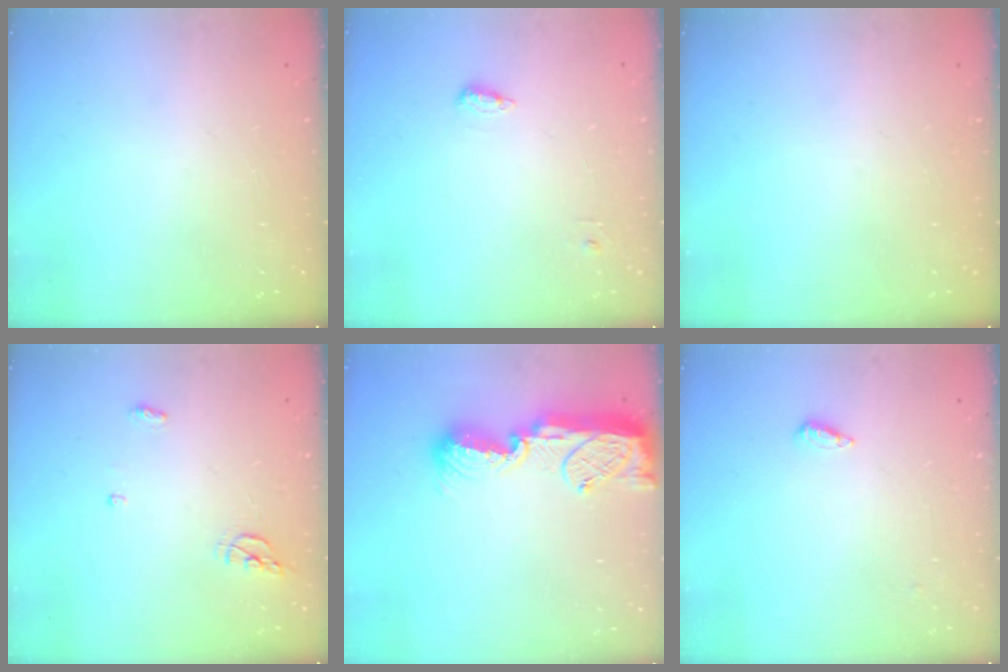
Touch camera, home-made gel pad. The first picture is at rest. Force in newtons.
{"total": 4.9, "press": 4.8, "slide": 1.0}
{"total": 0.0}
{"total": 5.6, "press": 5.6, "slide": 0.7}
{"total": 13.6, "press": 13.4, "slide": 2.3}
{"total": 2.2, "press": 2.2, "slide": 0.5}